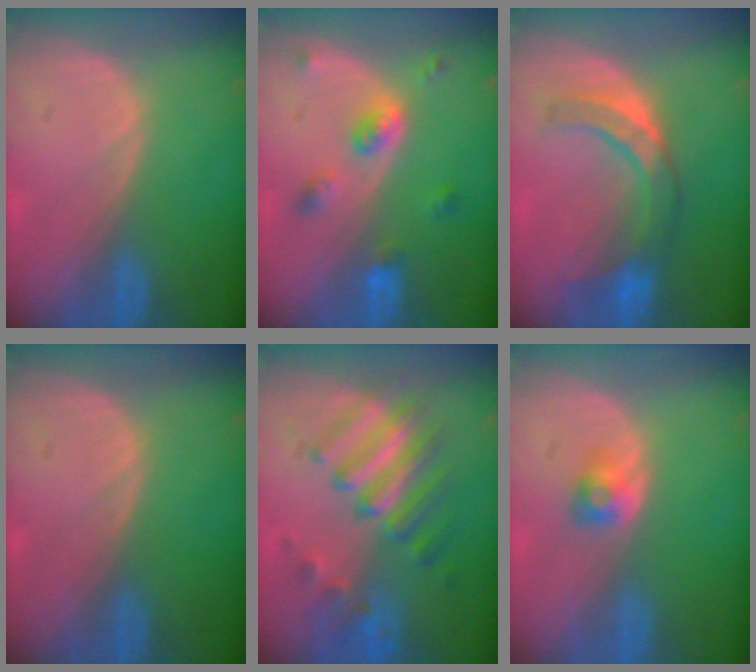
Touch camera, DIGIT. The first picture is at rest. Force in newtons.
{"total": 5.3, "press": 4.7, "slide": 2.5}
{"total": 7.5, "press": 7.3, "slide": 1.8}
{"total": 0.0}
{"total": 8.2, "press": 8.0, "slide": 1.7}
{"total": 2.5, "press": 2.3, "slide": 1.1}